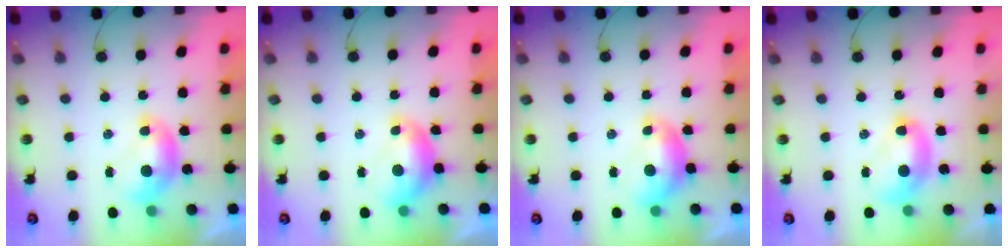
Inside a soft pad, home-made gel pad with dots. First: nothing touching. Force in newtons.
{"total": 0.0}
{"total": 0.0}
{"total": 2.6, "press": 2.6, "slide": 0.1}